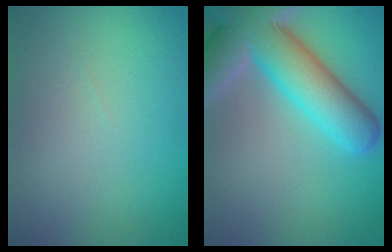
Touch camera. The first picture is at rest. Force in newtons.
{"total": 10.7, "press": 10.7, "slide": 1.0}